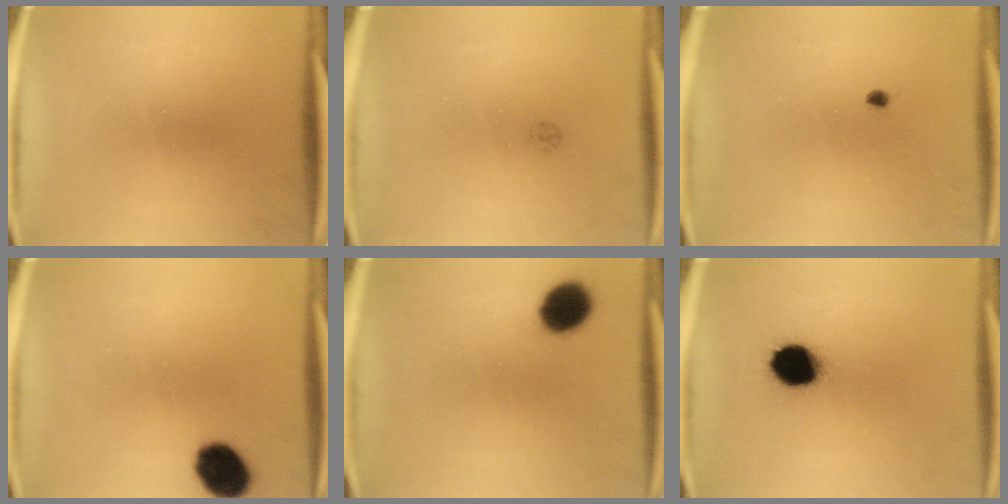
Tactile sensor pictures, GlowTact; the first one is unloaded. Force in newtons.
{"total": 1.0}
{"total": 0.7}
{"total": 10.1}
{"total": 8.5}
{"total": 11.1}